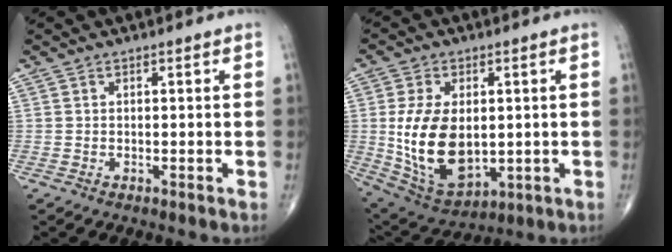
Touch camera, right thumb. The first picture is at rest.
{"total": 16.1, "force": [0.0, 9.6, 12.9], "torque": [-0.229, -0.010, 0.024]}